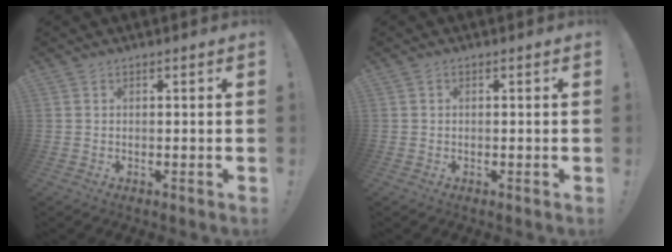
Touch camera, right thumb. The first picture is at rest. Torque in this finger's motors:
{"motor_torque": [-0.24, -0.20, -0.16, 0.08, 0.00]}